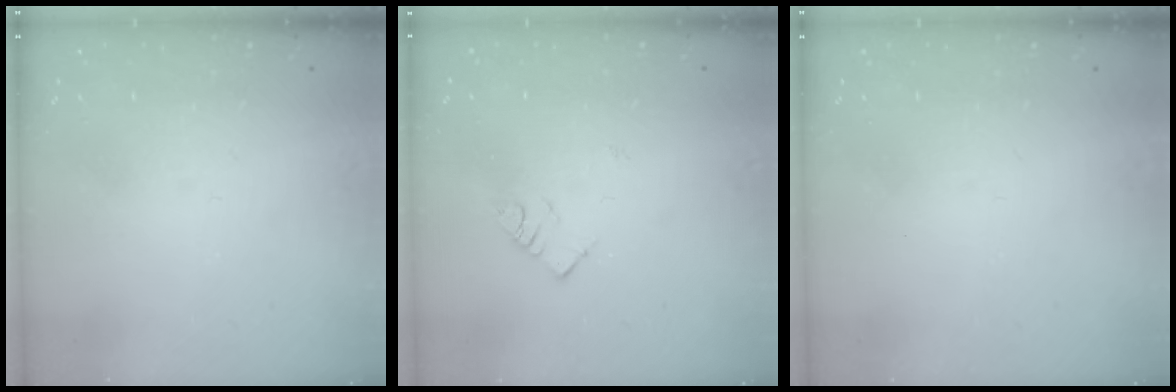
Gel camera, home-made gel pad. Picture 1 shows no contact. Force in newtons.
{"total": 3.6, "press": 3.5, "slide": 0.5}
{"total": 2.1, "press": 2.0, "slide": 0.4}